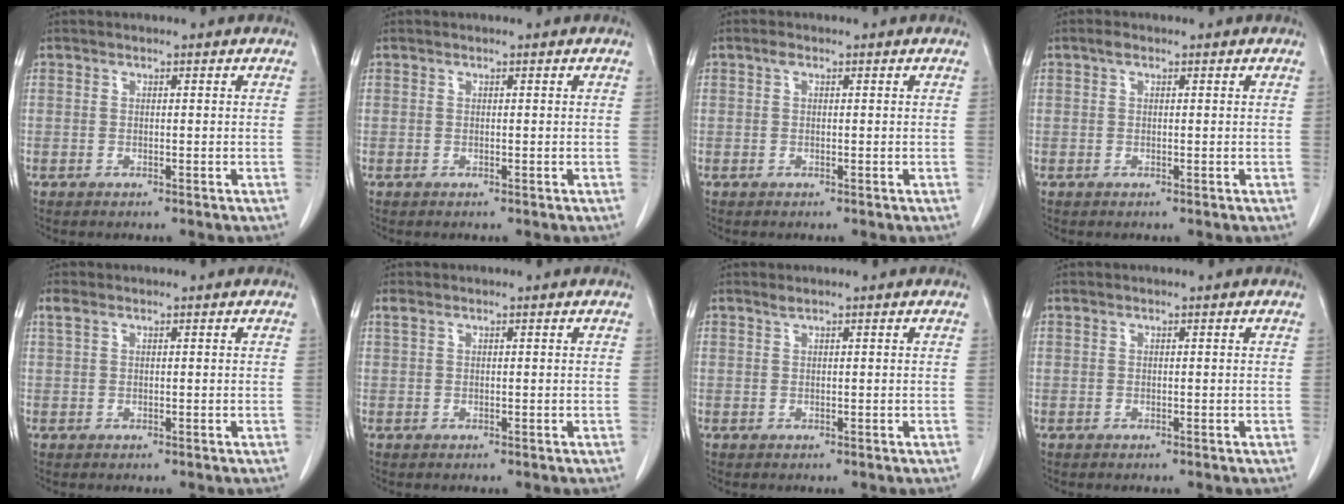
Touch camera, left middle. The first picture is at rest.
{"total": 0.0}
{"total": 0.7, "force": [0.3, 0.4, 0.5], "torque": [-0.009, 0.004, 0.004]}
{"total": 0.8, "force": [0.4, 0.3, 0.5], "torque": [-0.010, 0.007, 0.006]}
{"total": 1.3, "force": [0.9, 0.6, 0.8], "torque": [-0.026, 0.017, 0.021]}
{"total": 0.8, "force": [0.6, 0.3, 0.5], "torque": [-0.016, 0.016, 0.014]}
{"total": 0.5, "force": [0.5, -0.1, 0.2], "torque": [-0.012, 0.000, 0.014]}
{"total": 0.0}